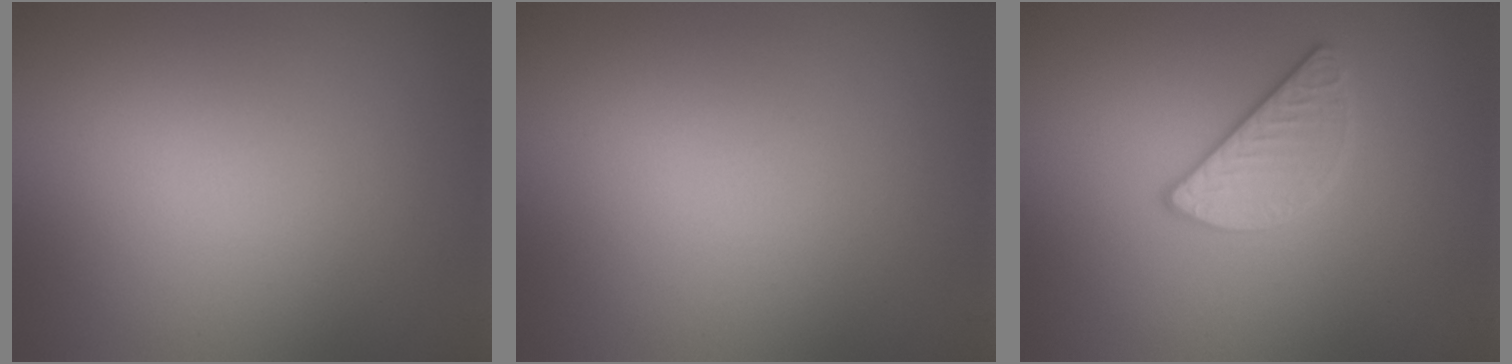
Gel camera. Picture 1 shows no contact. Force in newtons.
{"total": 0.0}
{"total": 2.6, "press": 2.5, "slide": 0.7}